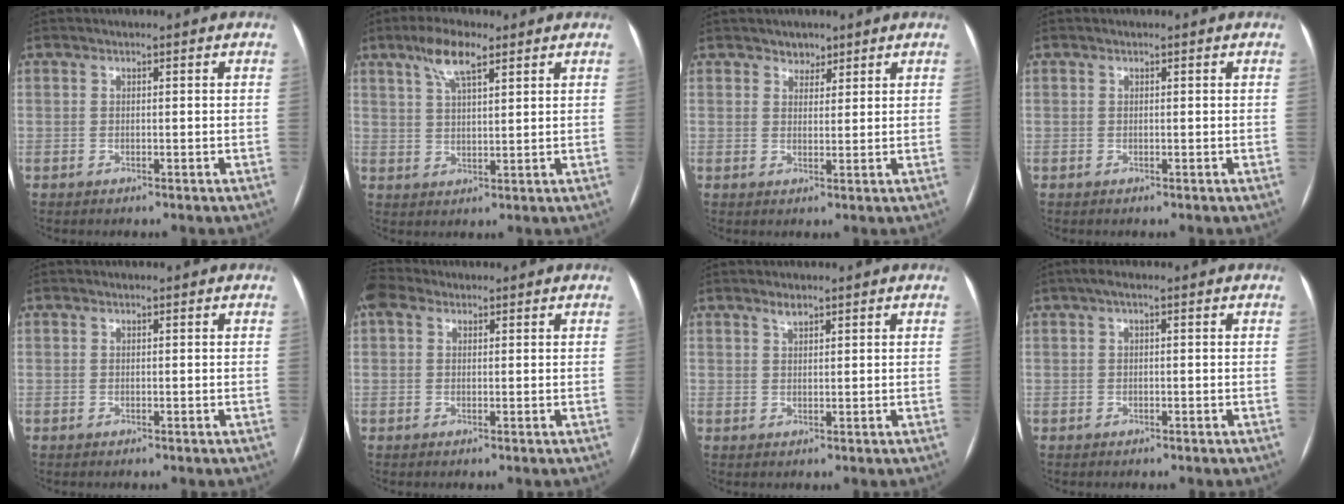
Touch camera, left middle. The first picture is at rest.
{"total": 6.2, "force": [3.9, 1.4, 4.6], "torque": [-0.096, 0.009, 0.073]}
{"total": 2.2, "force": [1.7, 1.3, 0.2], "torque": [-0.001, -0.003, 0.025]}
{"total": 0.0}
{"total": 0.0}
{"total": 3.3, "force": [1.8, 2.3, 1.6], "torque": [-0.041, 0.031, 0.037]}
{"total": 1.3, "force": [1.1, 0.4, 0.6], "torque": [-0.015, -0.001, 0.021]}
{"total": 1.5, "force": [0.6, 0.3, 1.4], "torque": [-0.023, 0.008, 0.006]}